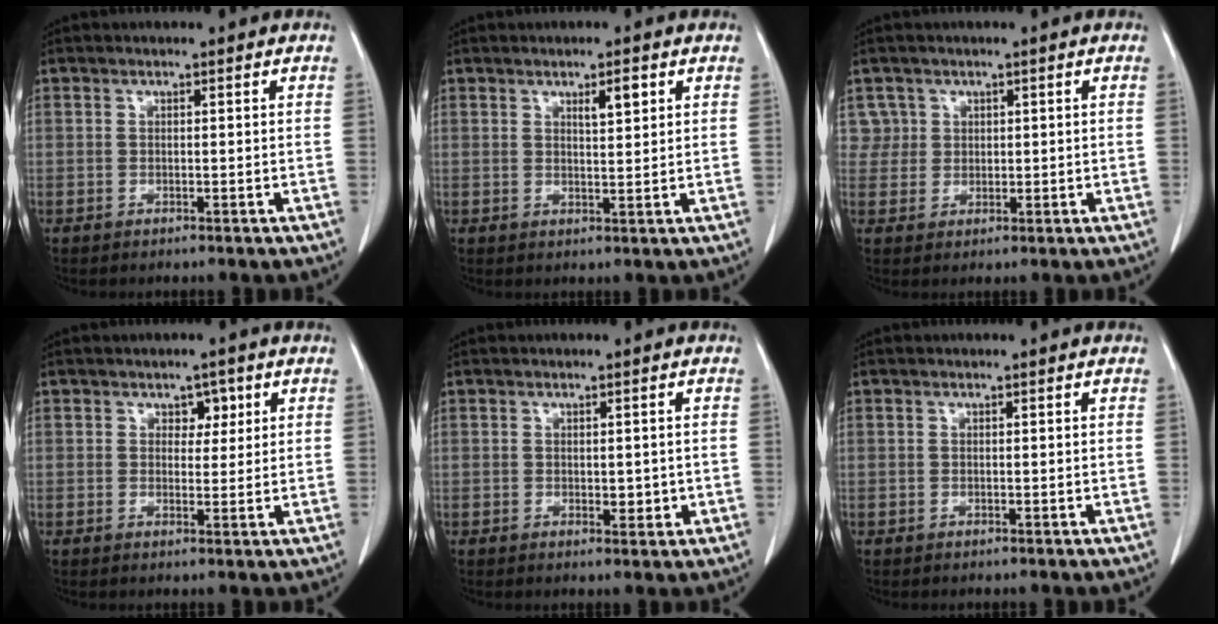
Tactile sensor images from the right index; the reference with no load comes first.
{"total": 2.8, "force": [1.5, 0.6, 2.3], "torque": [-0.039, -0.002, 0.025]}
{"total": 0.9, "force": [0.4, 0.8, 0.1], "torque": [0.009, 0.001, 0.005]}
{"total": 2.6, "force": [1.2, 1.8, 1.4], "torque": [-0.010, 0.002, 0.015]}
{"total": 2.1, "force": [-0.1, 1.2, 1.8], "torque": [-0.020, -0.003, 0.004]}
{"total": 0.0}